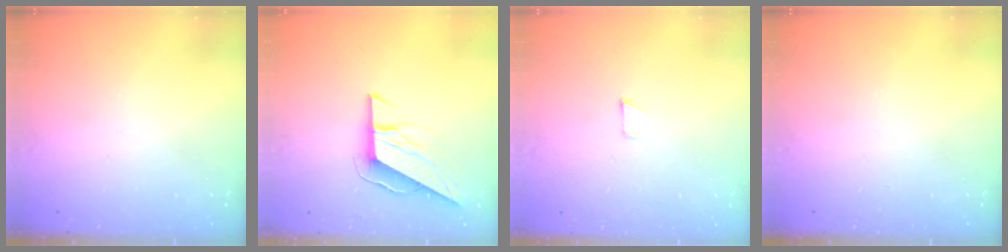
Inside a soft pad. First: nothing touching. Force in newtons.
{"total": 8.4, "press": 8.4, "slide": 0.4}
{"total": 2.7, "press": 2.7, "slide": 0.2}
{"total": 0.0}